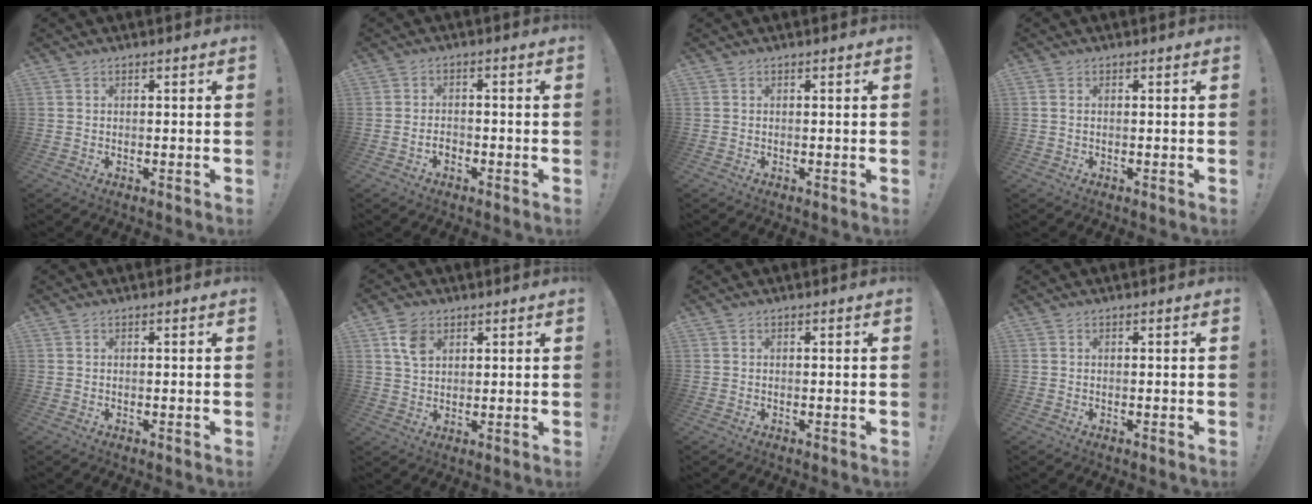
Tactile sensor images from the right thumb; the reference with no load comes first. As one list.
[{"total": 2.3, "force": [-1.4, 1.2, 1.4], "torque": [-0.020, 0.006, -0.025]}, {"total": 0.0}, {"total": 0.8, "force": [0.4, 0.4, 0.6], "torque": [-0.012, 0.002, 0.007]}, {"total": 0.0}, {"total": 6.5, "force": [3.1, 4.6, 3.5], "torque": [-0.055, -0.005, 0.059]}, {"total": 0.0}, {"total": 0.0}]